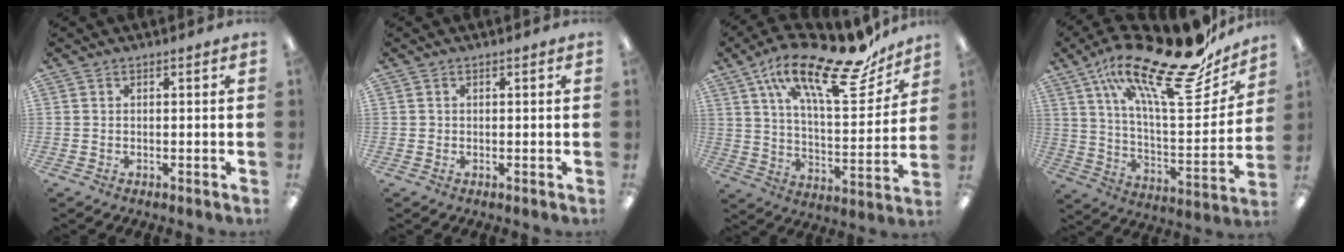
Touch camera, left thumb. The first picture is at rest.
{"total": 0.5, "force": [0.2, 0.5, 0.1], "torque": [-0.002, 0.005, 0.002]}
{"total": 24.6, "force": [17.0, 7.7, 15.9], "torque": [-0.243, -0.109, 0.276]}
{"total": 27.4, "force": [18.9, 7.5, 18.4], "torque": [-0.289, -0.121, 0.309]}